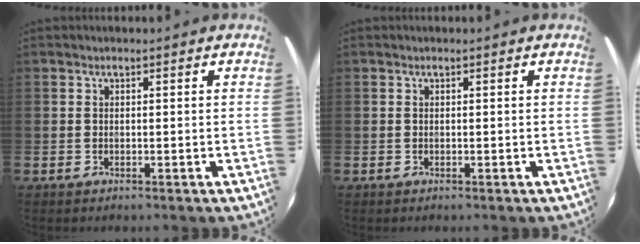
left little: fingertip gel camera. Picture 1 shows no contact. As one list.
[{"total": 0.0}]